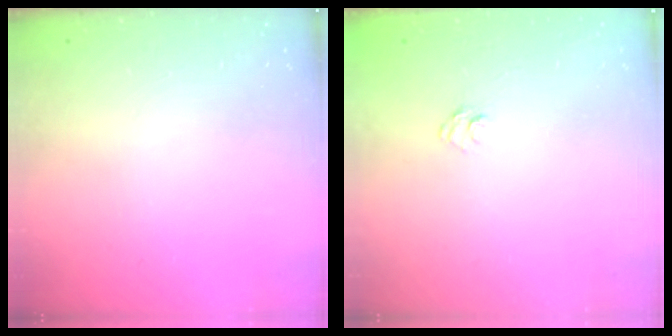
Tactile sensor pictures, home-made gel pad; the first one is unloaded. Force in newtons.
{"total": 5.0, "press": 4.9, "slide": 1.0}